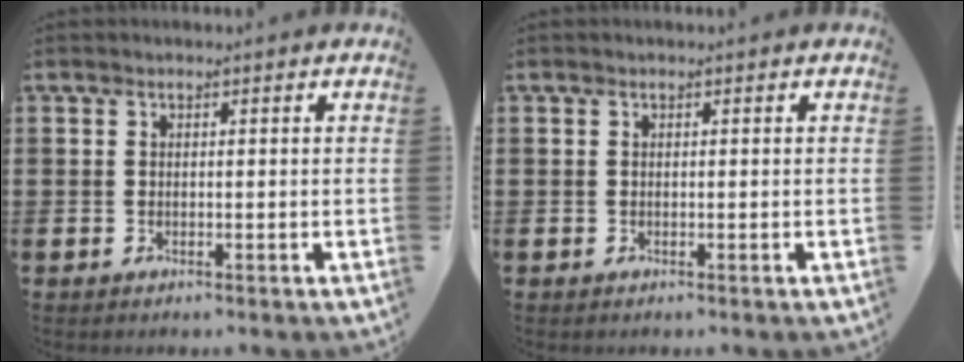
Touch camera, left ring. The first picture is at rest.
{"total": 0.0}